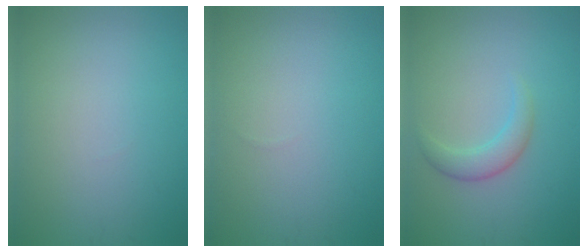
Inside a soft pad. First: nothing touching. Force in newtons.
{"total": 0.0}
{"total": 2.2, "press": 2.2, "slide": 0.2}